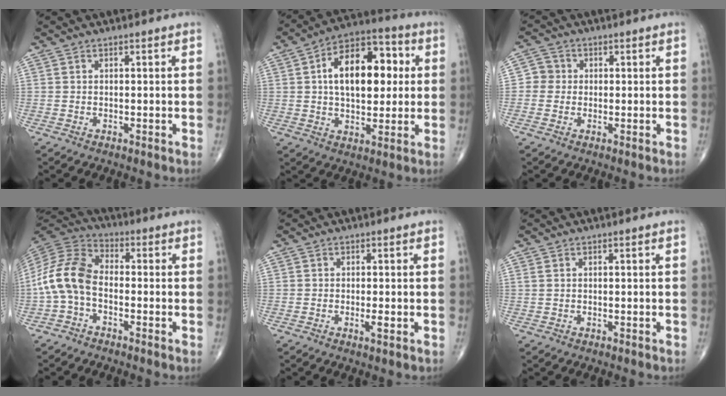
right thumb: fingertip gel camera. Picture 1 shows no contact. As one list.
[{"total": 17.0, "force": [2.9, 9.6, 13.8], "torque": [-0.187, 0.020, 0.040]}, {"total": 3.2, "force": [-0.2, 3.1, 0.7], "torque": [0.010, 0.008, -0.011]}, {"total": 10.9, "force": [-2.2, 6.8, 8.2], "torque": [-0.165, 0.035, -0.059]}, {"total": 1.6, "force": [-0.4, 0.4, 1.5], "torque": [-0.028, -0.004, -0.008]}, {"total": 0.7, "force": [0.2, 0.4, 0.5], "torque": [-0.015, 0.009, 0.010]}]